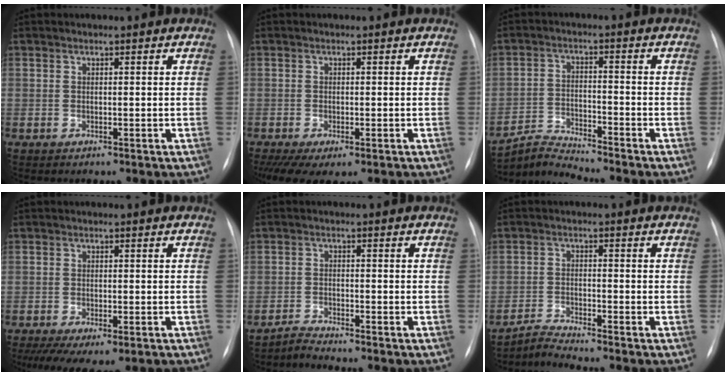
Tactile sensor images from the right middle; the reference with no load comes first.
{"total": 6.2, "force": [-3.7, 2.2, 4.4], "torque": [-0.074, -0.016, -0.058]}
{"total": 5.5, "force": [-5.2, -1.5, -1.0], "torque": [0.000, -0.010, -0.098]}
{"total": 8.6, "force": [-5.4, 3.1, 5.9], "torque": [-0.096, -0.019, -0.079]}
{"total": 2.2, "force": [-2.1, -0.6, -0.4], "torque": [0.003, -0.016, -0.043]}
{"total": 3.4, "force": [-3.1, -1.2, -0.4], "torque": [-0.001, -0.021, -0.062]}